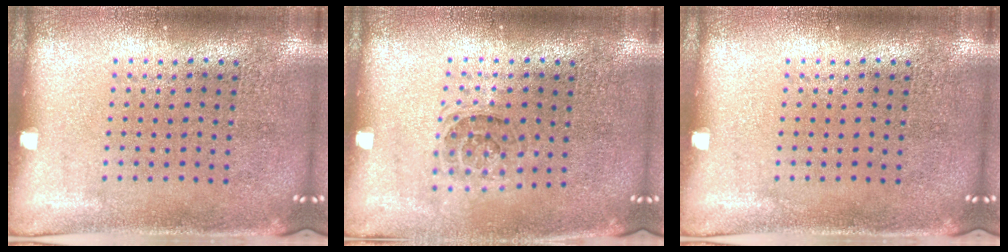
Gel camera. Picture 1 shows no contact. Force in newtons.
{"total": 1.3, "press": 1.0, "slide": 0.7}
{"total": 0.0}